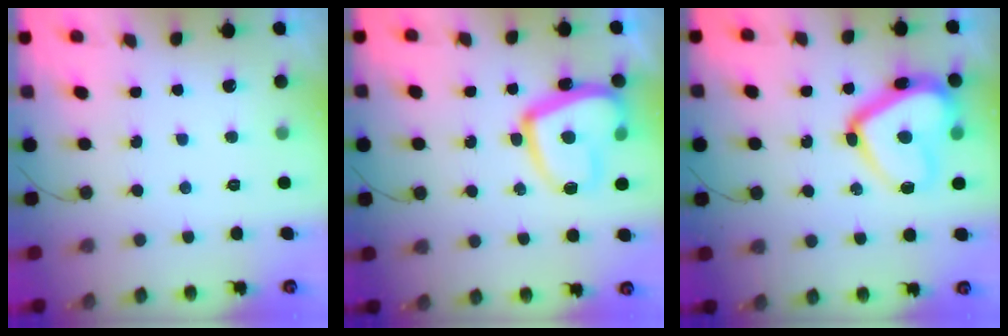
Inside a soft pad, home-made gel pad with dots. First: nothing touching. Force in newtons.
{"total": 16.6, "press": 16.5, "slide": 1.6}
{"total": 17.6, "press": 17.5, "slide": 1.8}